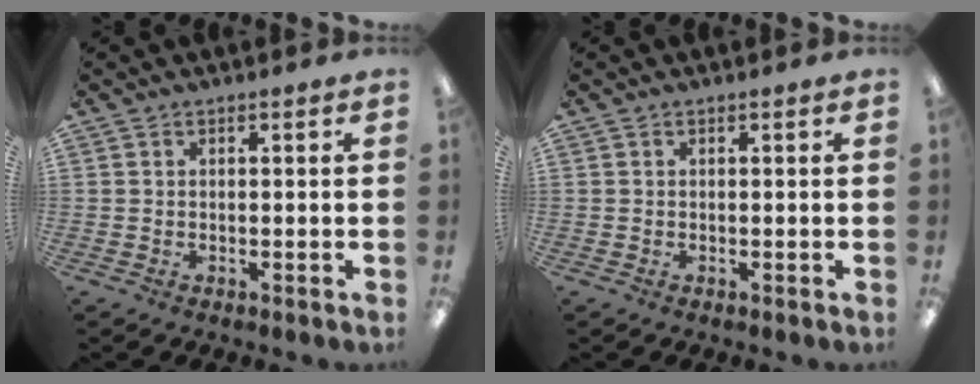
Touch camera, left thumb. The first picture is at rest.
{"total": 0.0}